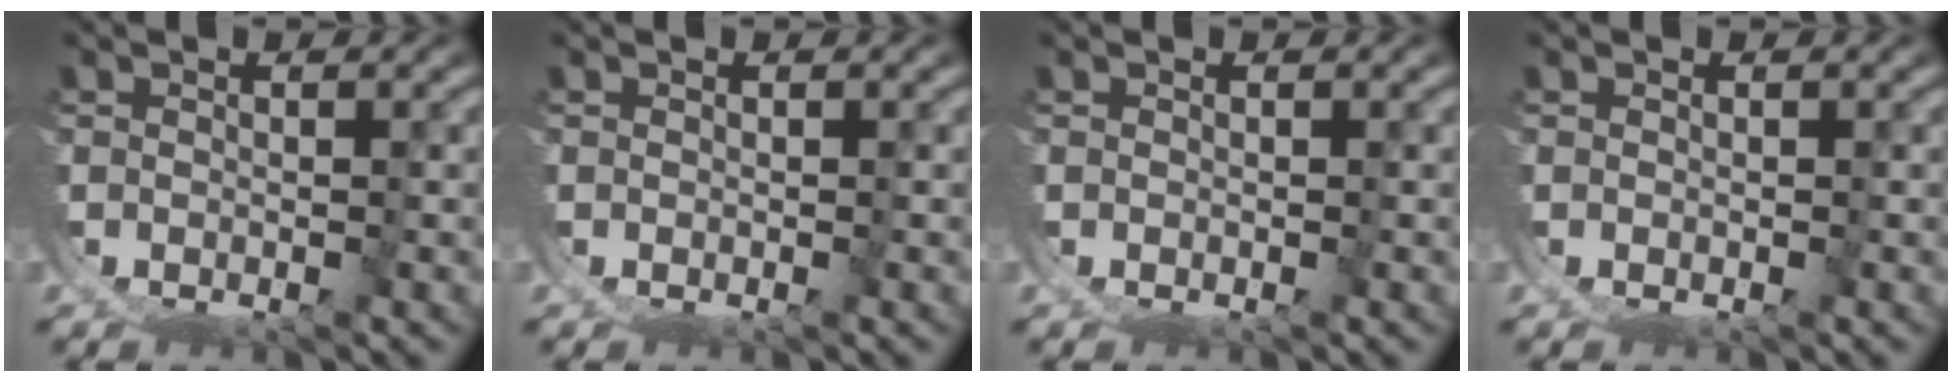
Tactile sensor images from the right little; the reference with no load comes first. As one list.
[{"total": 0.0}, {"total": 0.0}, {"total": 0.0}]